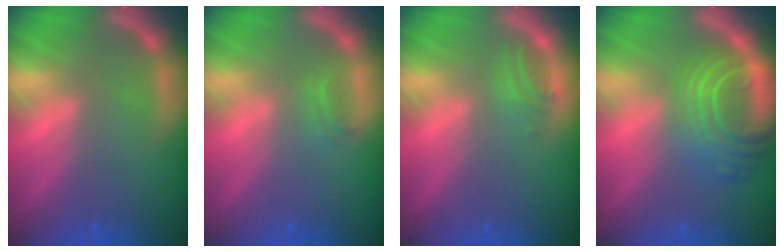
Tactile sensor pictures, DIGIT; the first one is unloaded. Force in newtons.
{"total": 0.9}
{"total": 1.5}
{"total": 9.0}